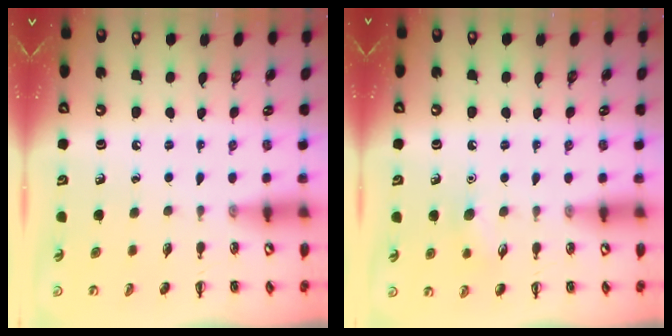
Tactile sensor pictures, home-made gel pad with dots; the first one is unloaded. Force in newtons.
{"total": 6.9, "press": 6.7, "slide": 1.7}